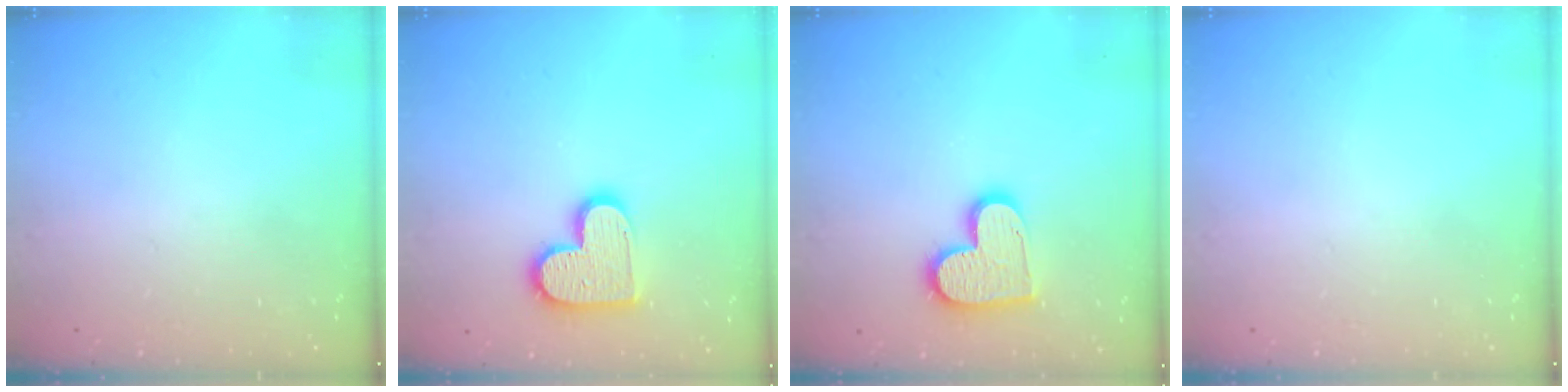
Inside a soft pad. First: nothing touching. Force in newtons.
{"total": 14.2, "press": 14.2, "slide": 1.1}
{"total": 13.8, "press": 13.7, "slide": 1.1}
{"total": 0.0}